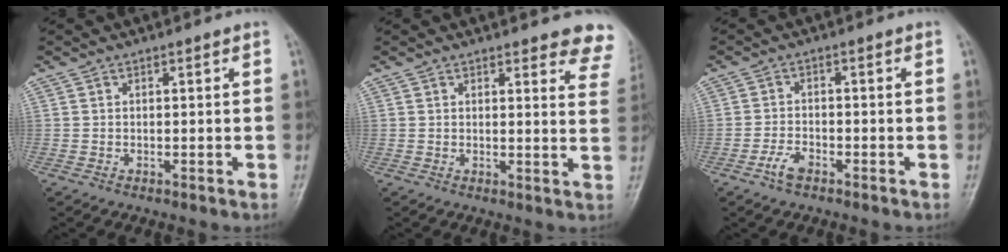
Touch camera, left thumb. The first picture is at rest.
{"total": 8.4, "force": [7.7, 2.3, 2.4], "torque": [0.020, -0.040, 0.055]}
{"total": 3.2, "force": [-2.1, 1.4, 1.9], "torque": [-0.040, 0.011, -0.042]}